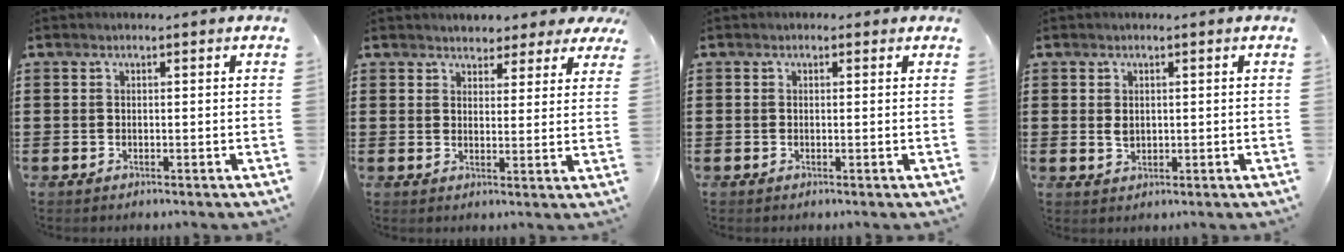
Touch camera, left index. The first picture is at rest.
{"total": 3.1, "force": [2.9, 1.1, 0.2], "torque": [-0.017, -0.005, 0.052]}
{"total": 0.7, "force": [0.0, 0.7, 0.2], "torque": [-0.004, 0.006, -0.002]}
{"total": 1.7, "force": [0.3, 1.3, 1.0], "torque": [-0.024, 0.008, 0.004]}